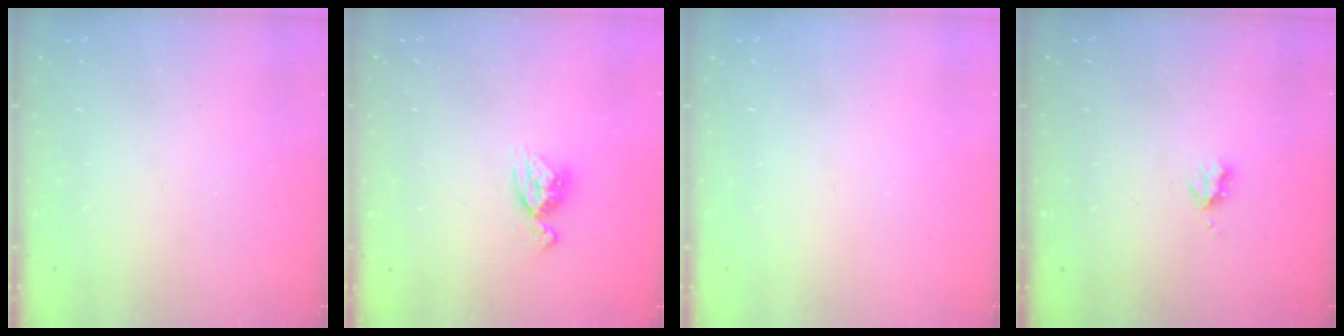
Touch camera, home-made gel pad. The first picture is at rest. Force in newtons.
{"total": 8.7, "press": 8.7, "slide": 0.8}
{"total": 0.0}
{"total": 3.3, "press": 3.3, "slide": 0.5}